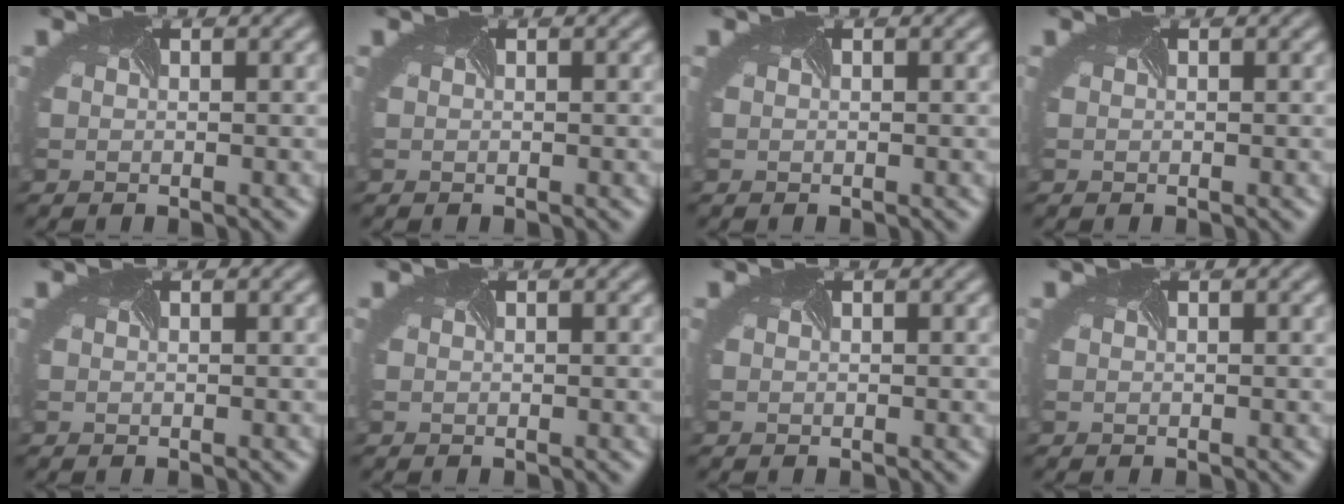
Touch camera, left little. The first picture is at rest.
{"total": 0.0}
{"total": 0.0}
{"total": 0.0}
{"total": 0.0}
{"total": 0.0}
{"total": 0.0}
{"total": 0.0}